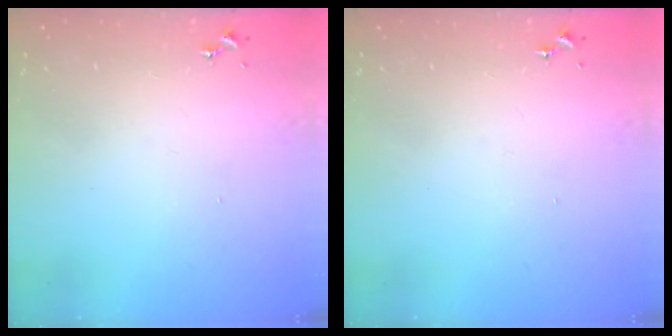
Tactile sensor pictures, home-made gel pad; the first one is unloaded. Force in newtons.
{"total": 0.0}